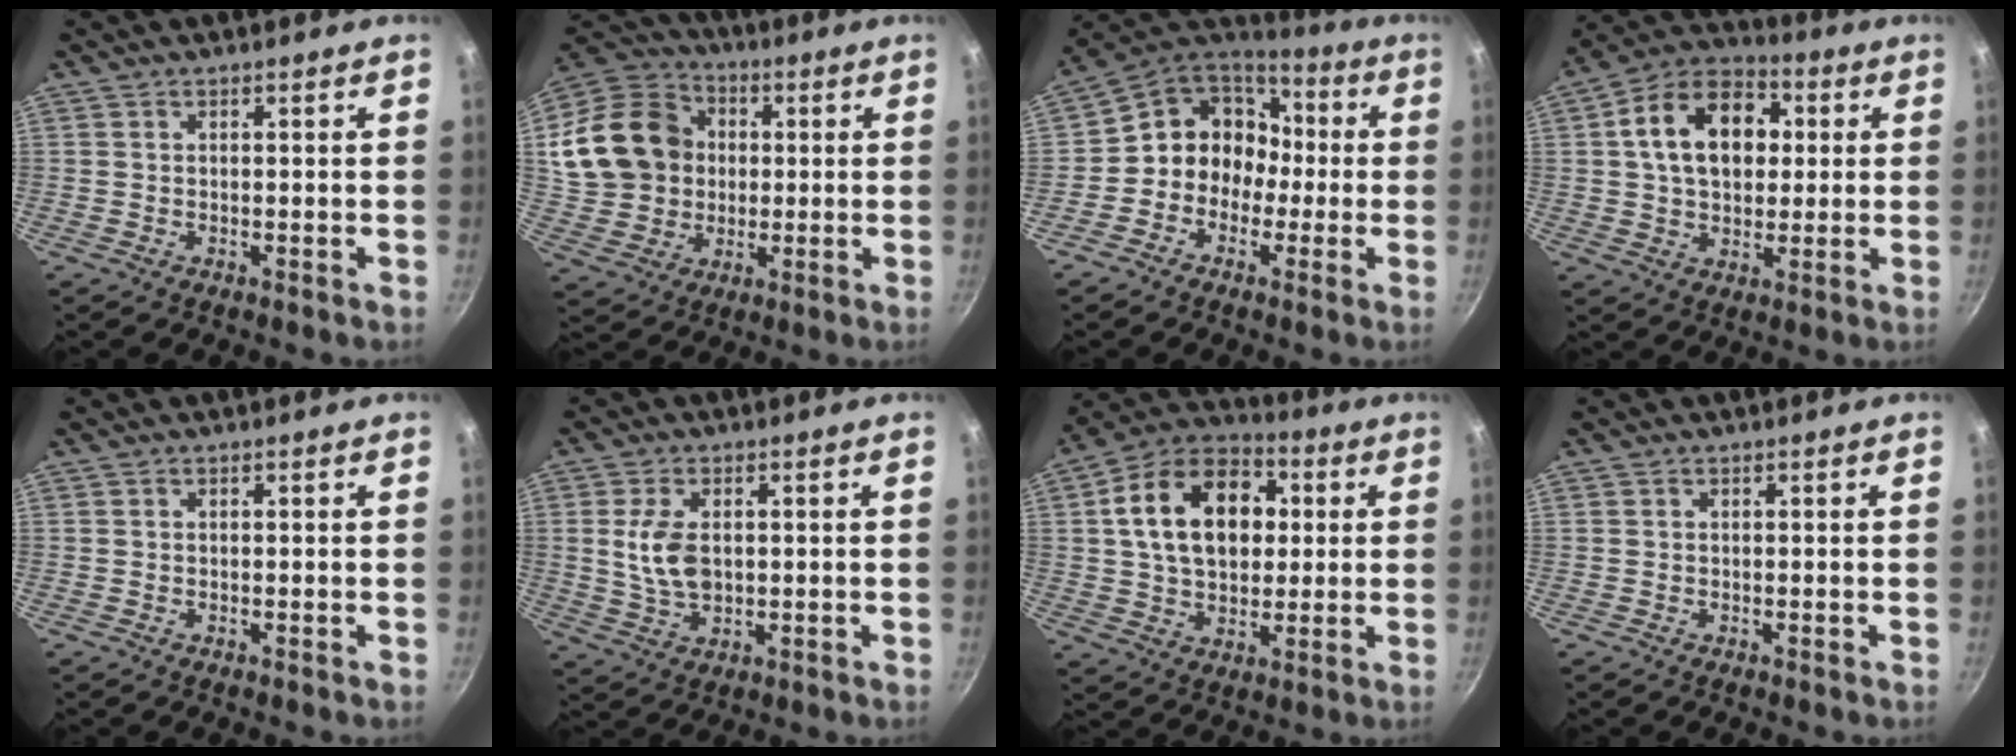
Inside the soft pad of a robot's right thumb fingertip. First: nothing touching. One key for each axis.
{"total": 19.0, "fx": 2.5, "fy": 15.9, "fz": 10.0, "tx": -0.173, "ty": 0.031, "tz": 0.051}
{"total": 12.5, "fx": -1.2, "fy": 11.2, "fz": 5.5, "tx": -0.034, "ty": 0.051, "tz": -0.039}
{"total": 16.4, "fx": 3.0, "fy": 11.5, "fz": 11.3, "tx": -0.153, "ty": 0.024, "tz": 0.035}
{"total": 0.0}
{"total": 9.7, "fx": 1.0, "fy": 6.0, "fz": 7.5, "tx": -0.136, "ty": -0.010, "tz": 0.024}
{"total": 18.9, "fx": 3.4, "fy": 13.0, "fz": 13.2, "tx": -0.186, "ty": 0.022, "tz": 0.043}
{"total": 0.0}